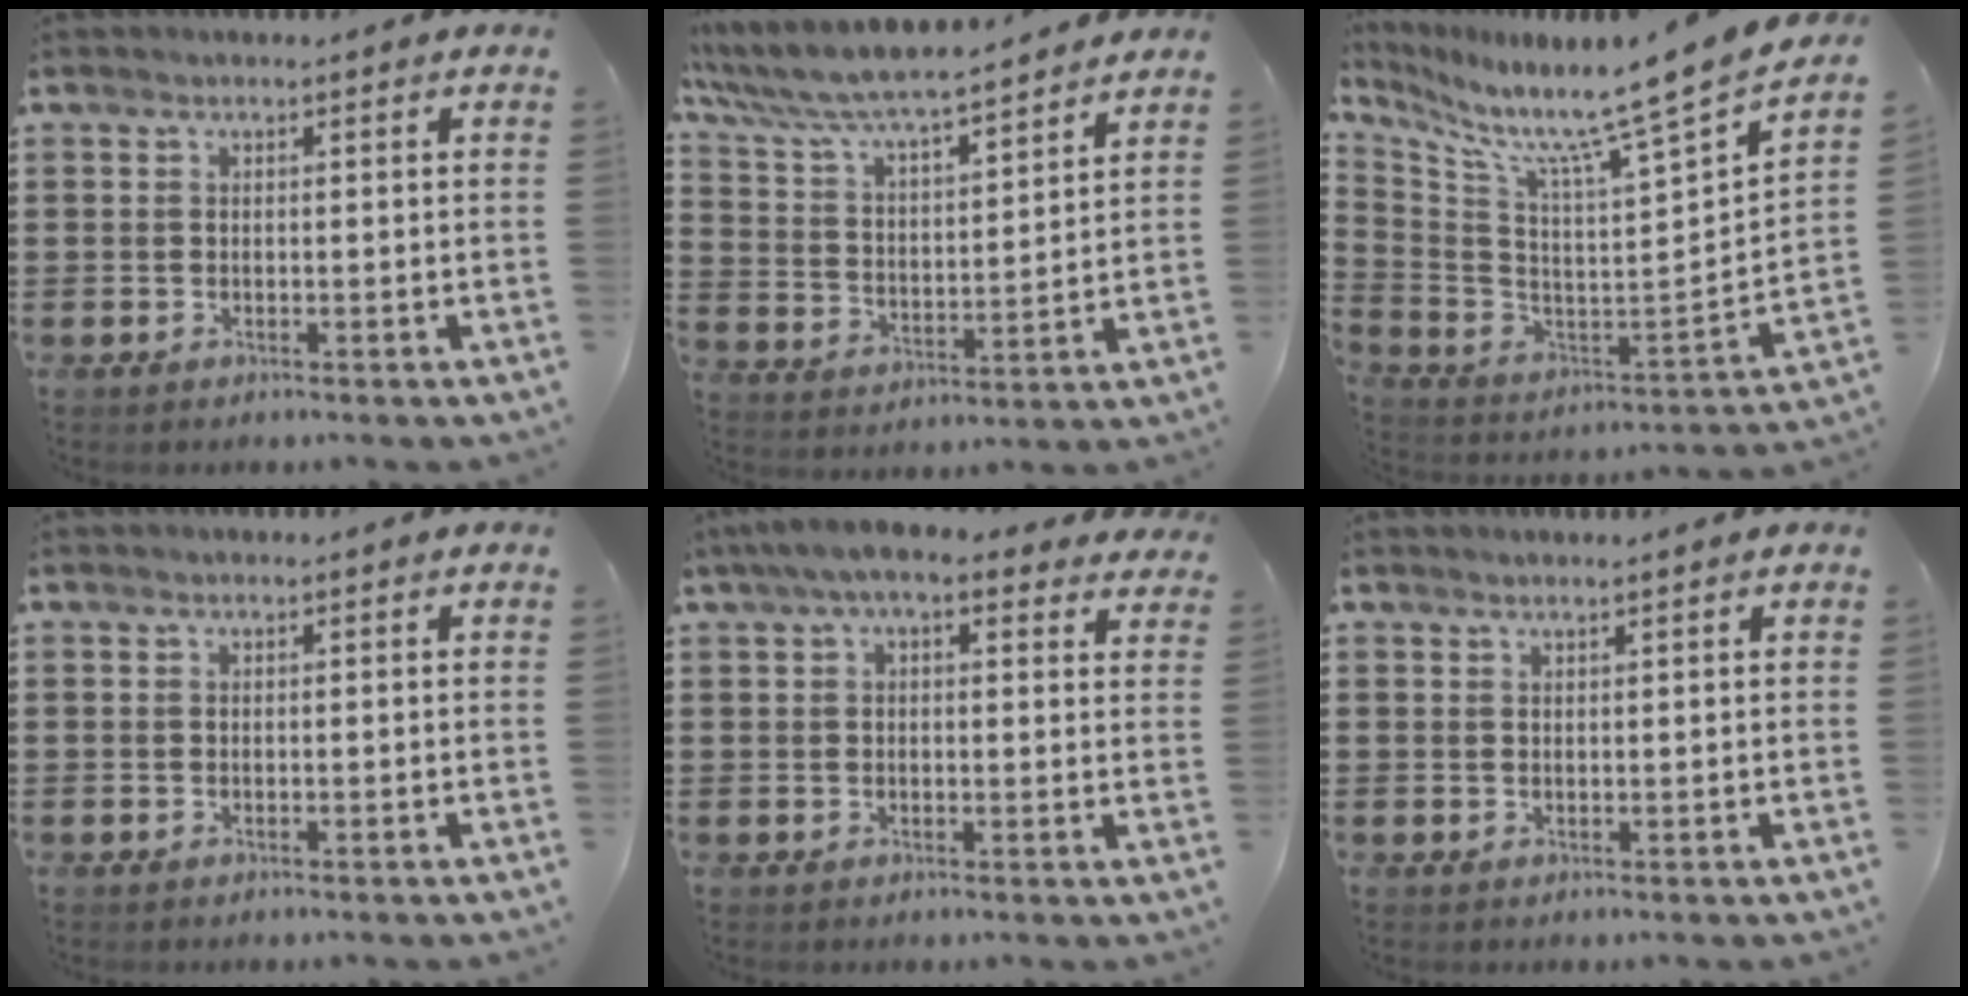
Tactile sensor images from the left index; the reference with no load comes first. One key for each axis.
{"total": 6.4, "fx": 5.9, "fy": 0.5, "fz": 2.2, "tx": -0.071, "ty": -0.041, "tz": 0.097}
{"total": 8.8, "fx": 7.5, "fy": -1.5, "fz": 4.2, "tx": -0.096, "ty": -0.088, "tz": 0.107}
{"total": 0.0}
{"total": 6.0, "fx": 4.3, "fy": 1.6, "fz": 3.9, "tx": -0.086, "ty": -0.001, "tz": 0.077}
{"total": 1.1, "fx": 1.0, "fy": -0.2, "fz": 0.4, "tx": -0.007, "ty": -0.003, "tz": 0.020}